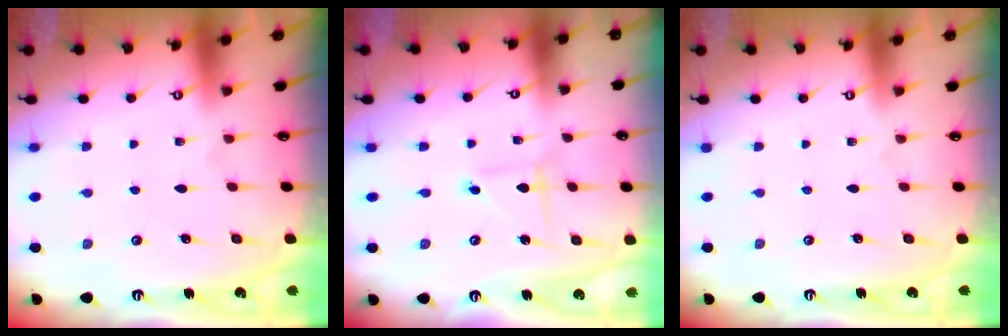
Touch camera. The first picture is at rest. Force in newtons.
{"total": 1.4, "press": 1.3, "slide": 0.1}
{"total": 0.0}